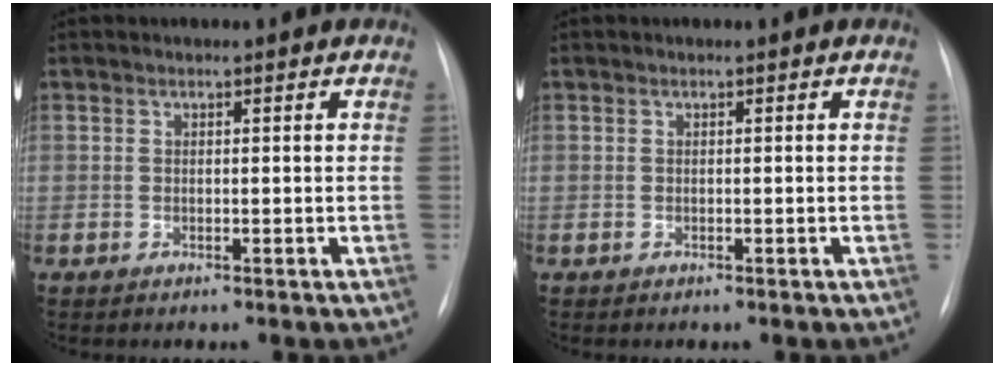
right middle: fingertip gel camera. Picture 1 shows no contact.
{"total": 0.0}